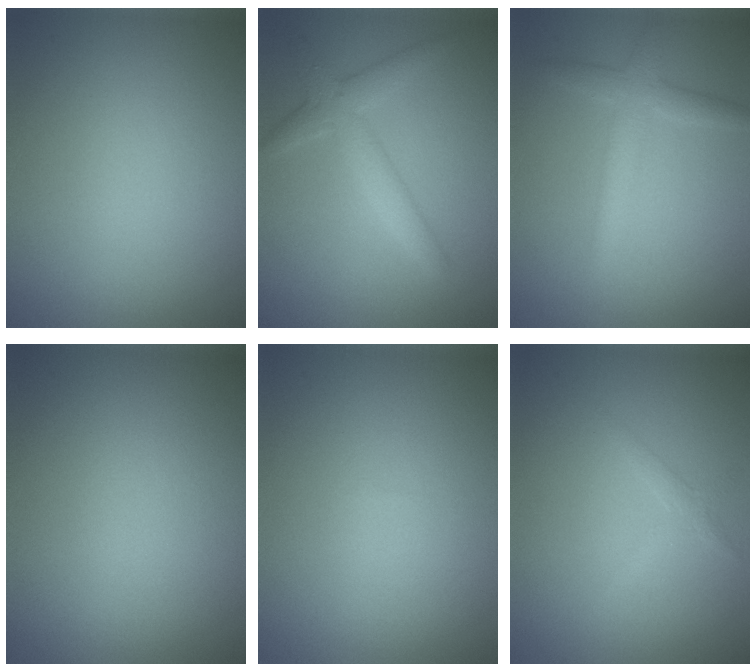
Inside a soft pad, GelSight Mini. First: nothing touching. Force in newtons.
{"total": 2.9, "press": 2.9, "slide": 0.1}
{"total": 2.7, "press": 2.7, "slide": 0.1}
{"total": 0.0}
{"total": 0.0}
{"total": 1.1, "press": 1.1, "slide": 0.0}